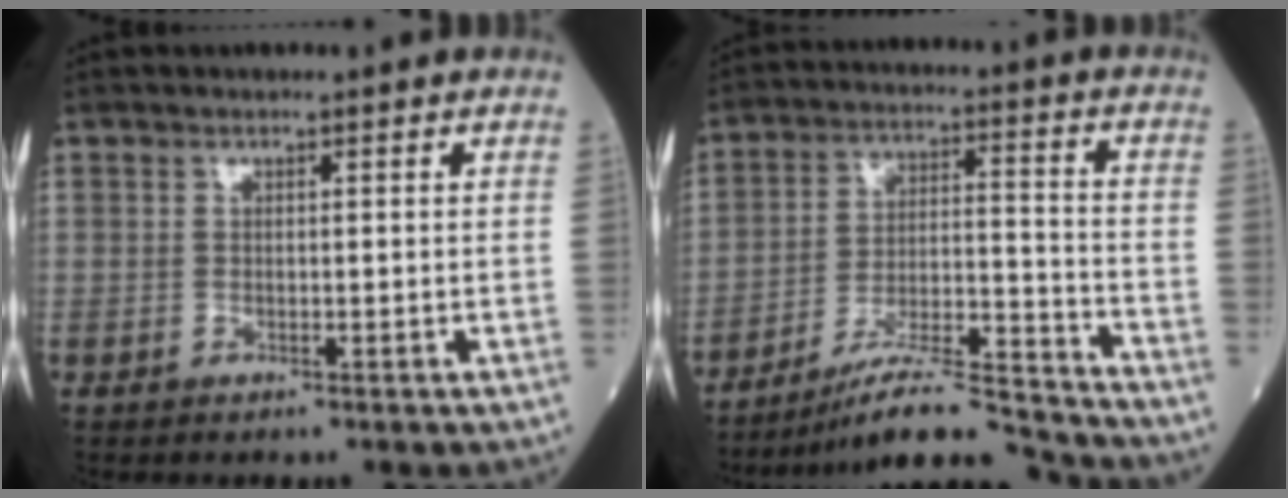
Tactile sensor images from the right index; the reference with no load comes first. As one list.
[{"total": 12.9, "force": [-12.1, -0.3, 4.5], "torque": [-0.068, 0.022, -0.208]}]